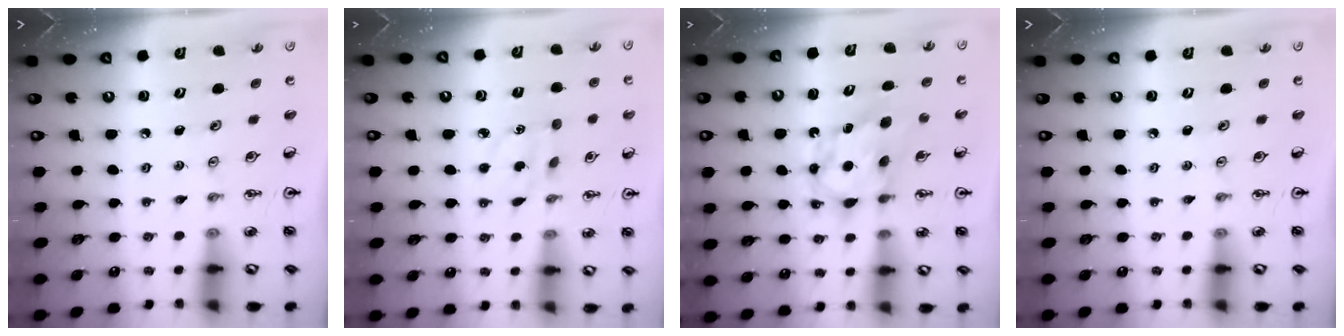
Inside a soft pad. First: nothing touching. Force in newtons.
{"total": 3.3, "press": 3.2, "slide": 0.7}
{"total": 7.1, "press": 7.1, "slide": 0.3}
{"total": 0.0}